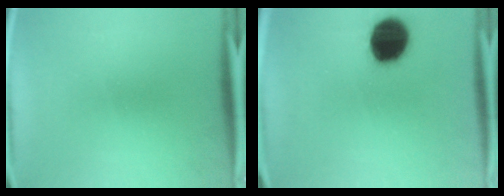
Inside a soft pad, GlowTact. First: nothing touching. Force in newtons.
{"total": 15.2}